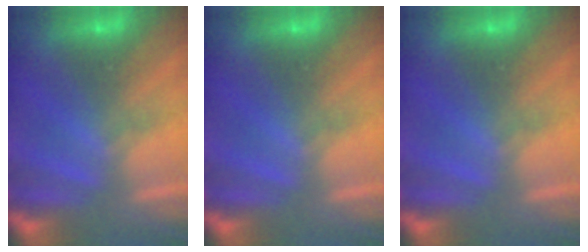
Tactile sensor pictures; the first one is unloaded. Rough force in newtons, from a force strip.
{"total": 0.0}
{"total": 0.0}